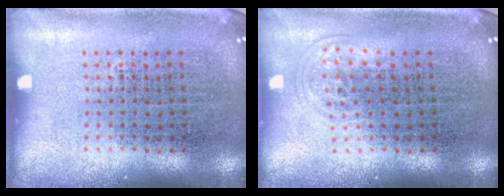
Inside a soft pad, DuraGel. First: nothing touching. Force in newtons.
{"total": 1.0, "press": 0.6, "slide": 0.7}